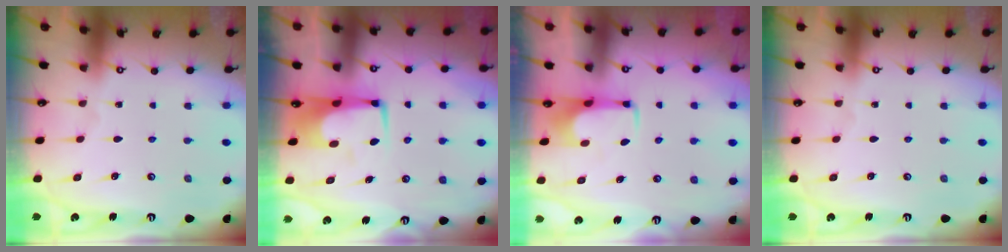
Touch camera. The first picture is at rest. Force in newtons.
{"total": 6.5, "press": 6.4, "slide": 0.9}
{"total": 2.2, "press": 2.1, "slide": 0.4}
{"total": 0.0}